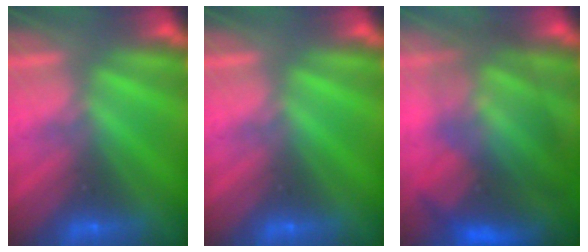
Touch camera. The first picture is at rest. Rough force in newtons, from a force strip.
{"total": 0.0}
{"total": 7.6}